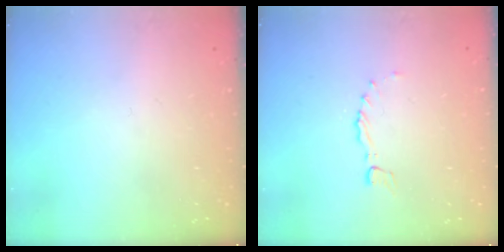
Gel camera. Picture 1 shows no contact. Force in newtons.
{"total": 0.0}